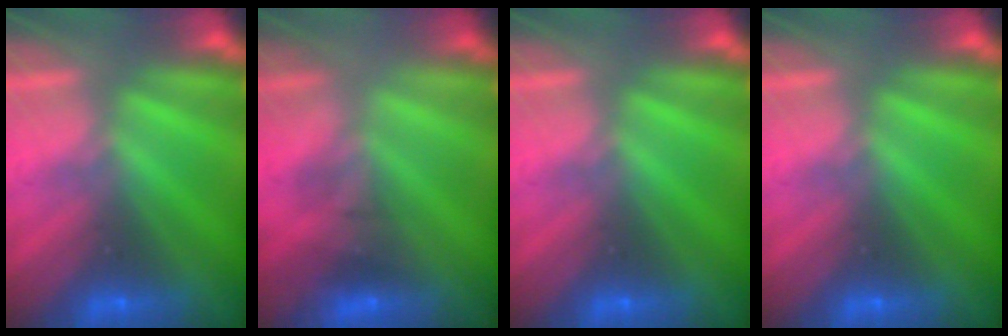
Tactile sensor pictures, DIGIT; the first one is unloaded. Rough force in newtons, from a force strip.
{"total": 1.6}
{"total": 0.0}
{"total": 0.0}